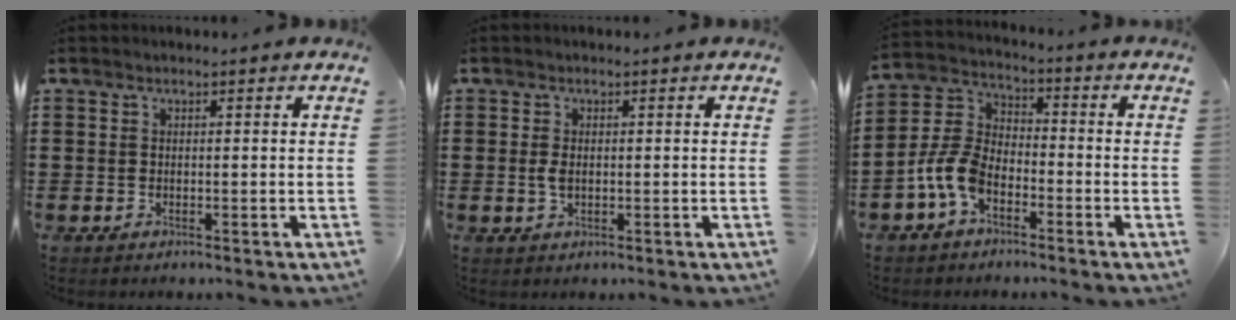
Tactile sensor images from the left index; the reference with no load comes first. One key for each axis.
{"total": 2.0, "fx": 0.0, "fy": 1.0, "fz": 1.7, "tx": -0.042, "ty": -0.001, "tz": -0.003}
{"total": 7.8, "fx": -4.2, "fy": 4.1, "fz": 5.1, "tx": -0.147, "ty": -0.003, "tz": -0.092}